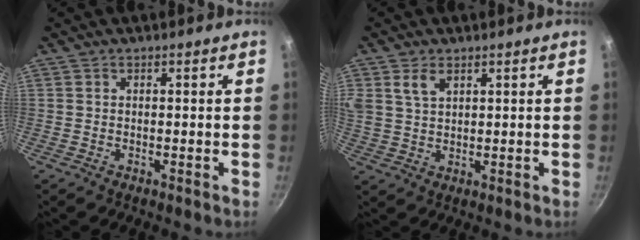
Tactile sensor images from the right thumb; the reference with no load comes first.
{"total": 5.0, "force": [2.5, 2.9, 3.2], "torque": [-0.052, -0.004, 0.053]}